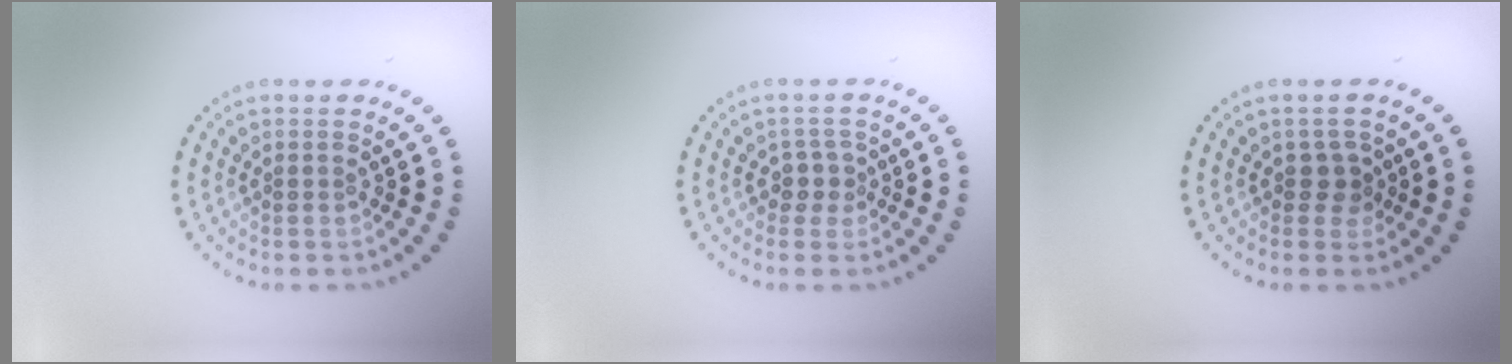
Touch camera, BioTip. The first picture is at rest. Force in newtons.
{"total": 1.6, "press": 1.2, "slide": 1.0}
{"total": 1.5, "press": 1.3, "slide": 0.8}